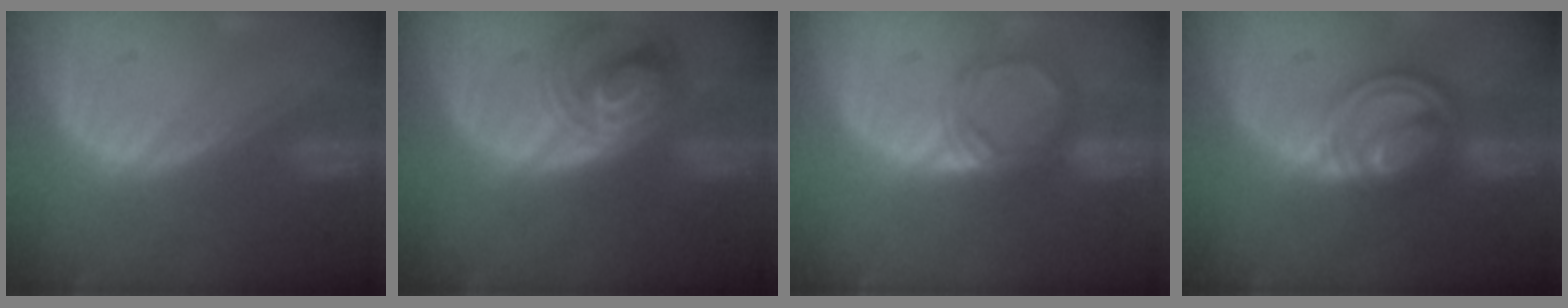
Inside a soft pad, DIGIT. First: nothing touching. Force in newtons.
{"total": 7.4, "press": 6.7, "slide": 3.2}
{"total": 5.1, "press": 4.8, "slide": 1.8}
{"total": 7.9, "press": 6.9, "slide": 3.9}